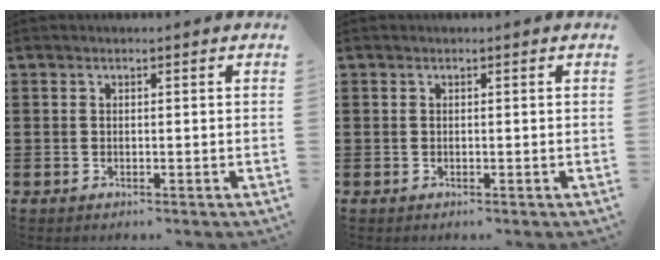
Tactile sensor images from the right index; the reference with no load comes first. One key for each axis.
{"total": 0.0}